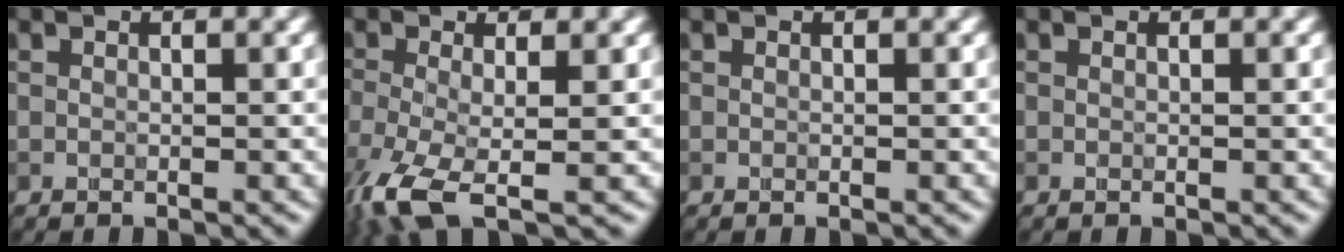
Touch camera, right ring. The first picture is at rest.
{"total": 6.3, "force": [-3.4, 1.9, 5.0], "torque": [-0.117, -0.019, -0.074]}
{"total": 0.0}
{"total": 0.0}